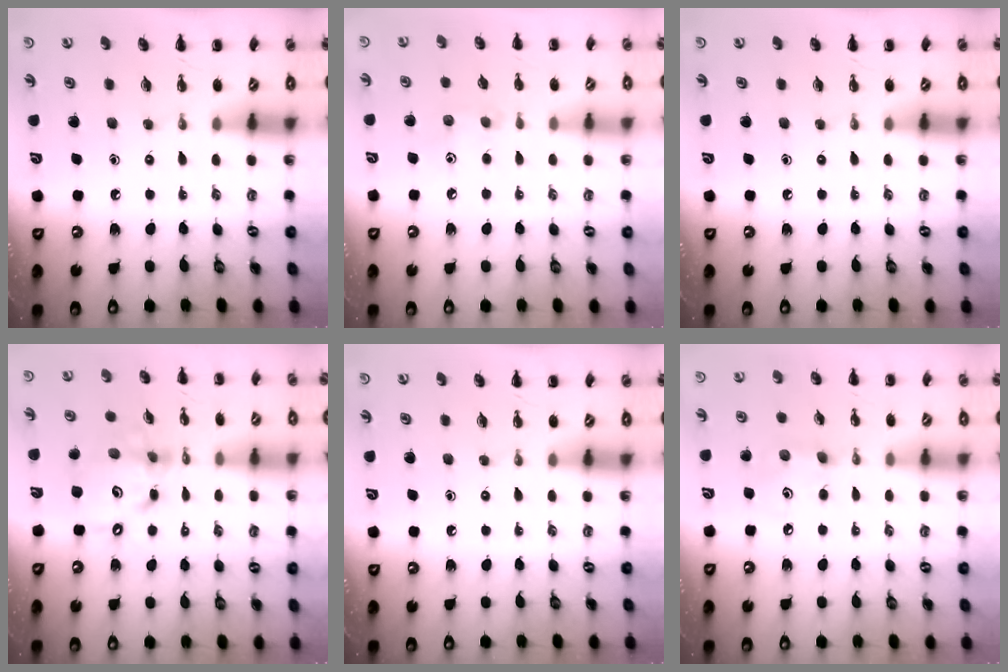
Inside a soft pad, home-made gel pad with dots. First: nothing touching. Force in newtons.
{"total": 5.8, "press": 5.7, "slide": 1.1}
{"total": 0.0}
{"total": 13.1, "press": 12.7, "slide": 3.3}
{"total": 0.0}
{"total": 3.6, "press": 3.6, "slide": 0.6}